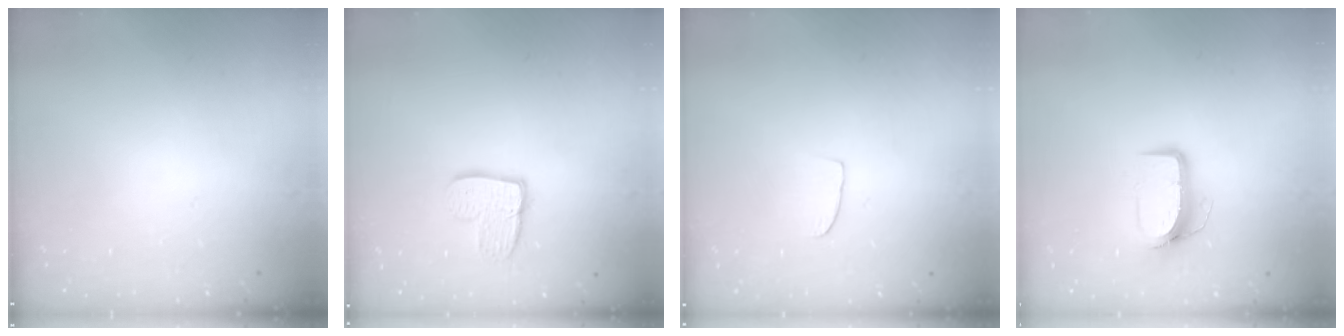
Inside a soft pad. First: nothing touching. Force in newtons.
{"total": 8.9, "press": 8.9, "slide": 0.4}
{"total": 3.7, "press": 3.7, "slide": 0.3}
{"total": 9.1, "press": 9.1, "slide": 0.9}